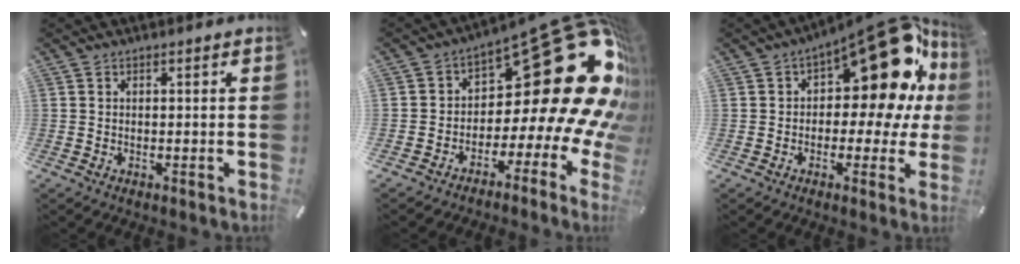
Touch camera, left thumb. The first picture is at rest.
{"total": 33.1, "force": [10.2, 15.5, 27.4], "torque": [-0.349, -0.111, 0.212]}
{"total": 21.3, "force": [8.0, 11.2, 16.3], "torque": [-0.190, -0.066, 0.135]}